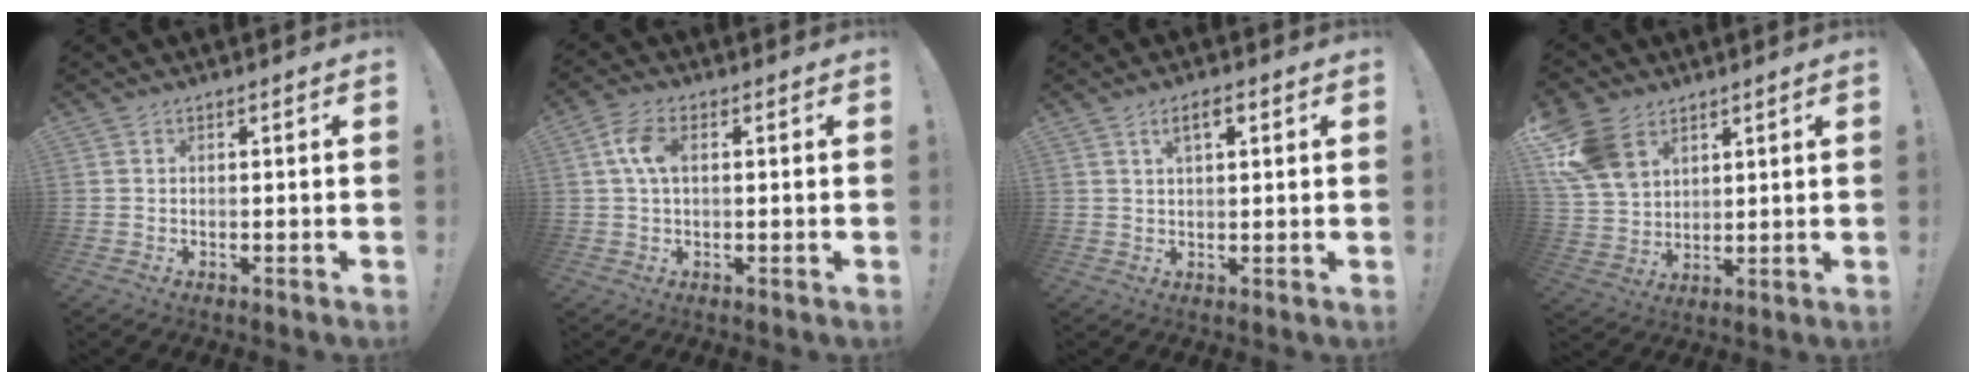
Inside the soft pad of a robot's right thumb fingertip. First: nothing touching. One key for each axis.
{"total": 6.6, "fx": 1.1, "fy": 3.8, "fz": 5.3, "tx": -0.106, "ty": 0.005, "tz": 0.017}
{"total": 4.3, "fx": 1.9, "fy": 1.7, "fz": 3.5, "tx": -0.057, "ty": 0.002, "tz": 0.029}
{"total": 13.8, "fx": 7.3, "fy": 9.4, "fz": 7.1, "tx": -0.135, "ty": -0.030, "tz": 0.146}